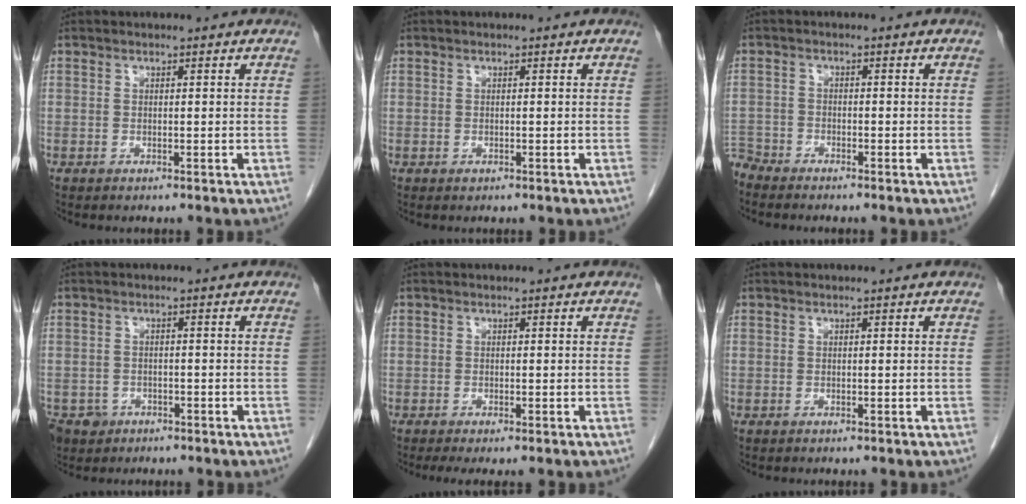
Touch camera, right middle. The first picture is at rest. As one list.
[{"total": 0.0}, {"total": 3.7, "force": [-3.7, 0.6, 0.0], "torque": [0.005, -0.010, -0.070]}, {"total": 5.0, "force": [-3.0, 3.9, 1.0], "torque": [-0.019, 0.004, -0.046]}, {"total": 2.4, "force": [-1.6, 0.4, 1.7], "torque": [-0.026, -0.009, -0.025]}, {"total": 0.0}]